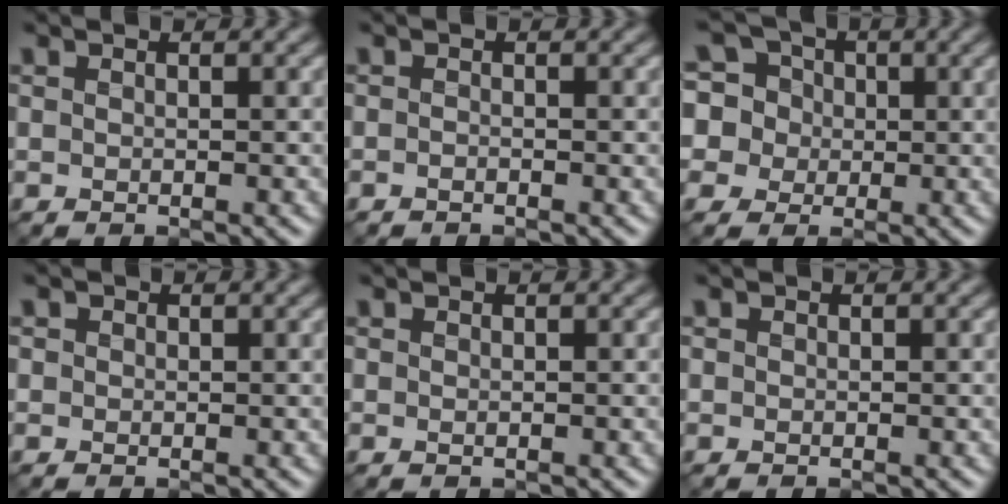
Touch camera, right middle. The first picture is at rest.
{"total": 0.5, "force": [-0.5, -0.1, 0.2], "torque": [-0.008, 0.001, -0.008]}
{"total": 8.6, "force": [2.2, 7.6, 3.2], "torque": [-0.083, 0.051, 0.014]}
{"total": 0.7, "force": [0.3, 0.6, 0.2], "torque": [0.000, 0.001, 0.002]}
{"total": 0.0}
{"total": 0.0}